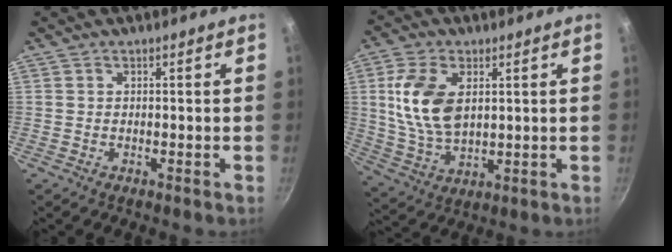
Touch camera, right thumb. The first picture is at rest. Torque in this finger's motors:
{"motor_torque": [0.21, 0.24, 1.33, 0.19, 0.34]}